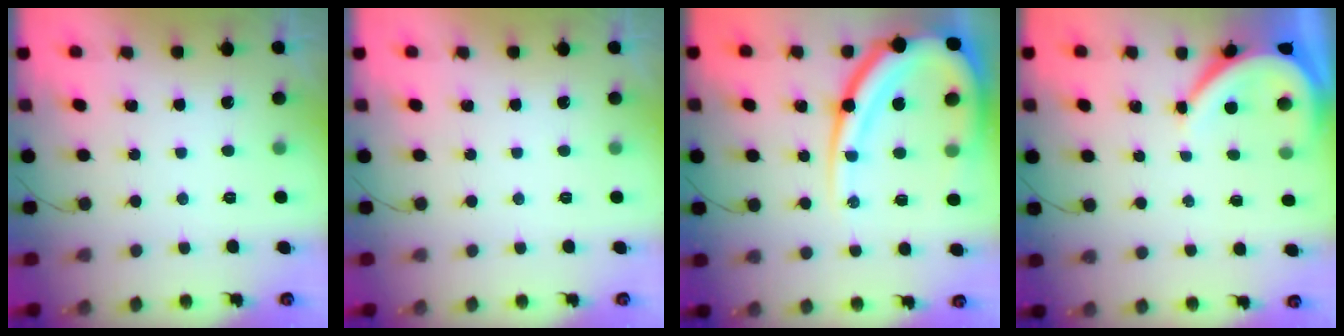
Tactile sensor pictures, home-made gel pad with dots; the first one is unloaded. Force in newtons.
{"total": 0.0}
{"total": 23.9, "press": 23.7, "slide": 2.7}
{"total": 6.8, "press": 6.8, "slide": 0.6}